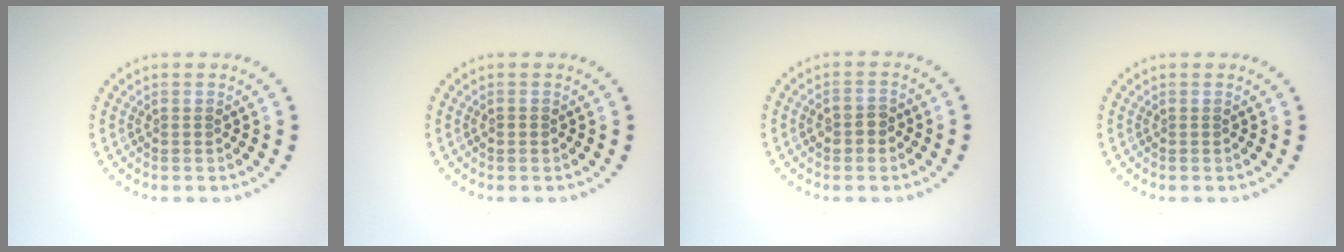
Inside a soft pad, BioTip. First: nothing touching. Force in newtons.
{"total": 0.7, "press": 0.7, "slide": 0.1}
{"total": 1.6, "press": 1.6, "slide": 0.2}
{"total": 0.0}